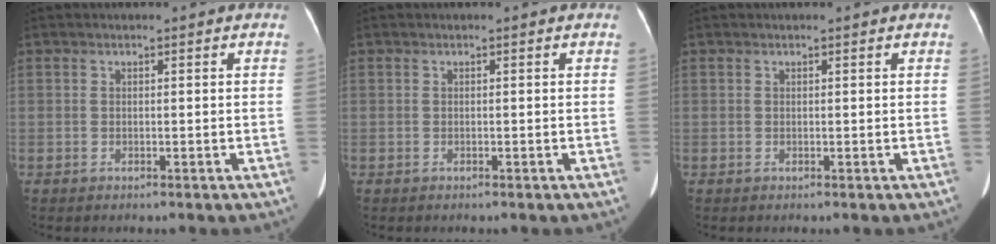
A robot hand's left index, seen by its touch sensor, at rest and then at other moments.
{"total": 0.0}
{"total": 0.6, "force": [0.6, 0.1, 0.3], "torque": [-0.003, 0.012, 0.007]}